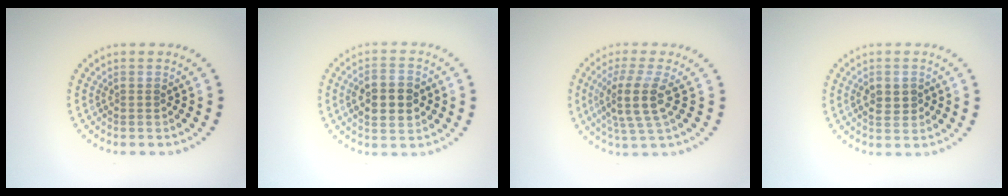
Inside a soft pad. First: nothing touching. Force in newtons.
{"total": 4.7, "press": 4.7, "slide": 0.2}
{"total": 4.1, "press": 3.2, "slide": 2.5}
{"total": 2.2, "press": 2.2, "slide": 0.1}